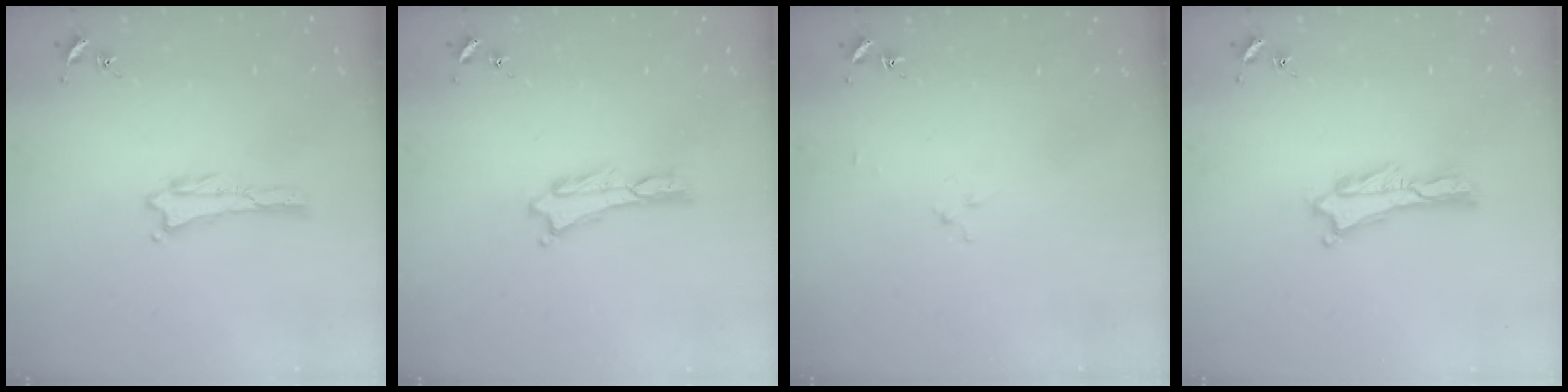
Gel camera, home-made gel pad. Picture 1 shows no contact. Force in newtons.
{"total": 0.0}
{"total": 1.6, "press": 1.6, "slide": 0.2}
{"total": 0.7, "press": 0.6, "slide": 0.2}